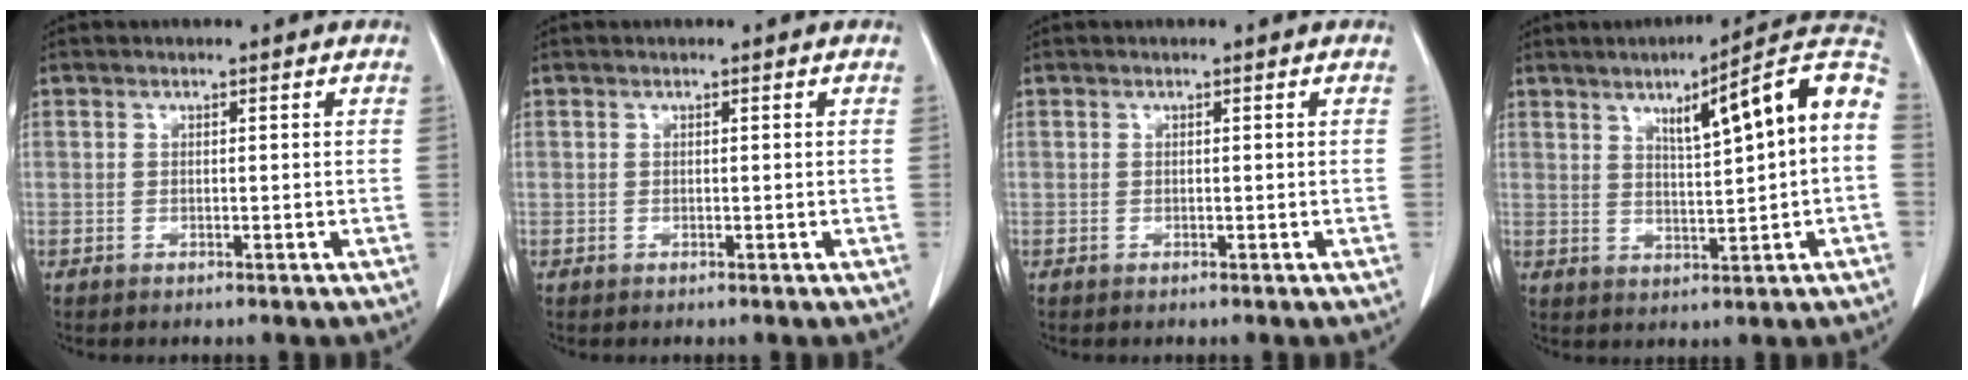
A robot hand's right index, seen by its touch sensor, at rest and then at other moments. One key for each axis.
{"total": 0.0}
{"total": 0.0}
{"total": 13.4, "fx": 2.8, "fy": 1.0, "fz": 13.1, "tx": -0.182, "ty": 0.028, "tz": 0.038}